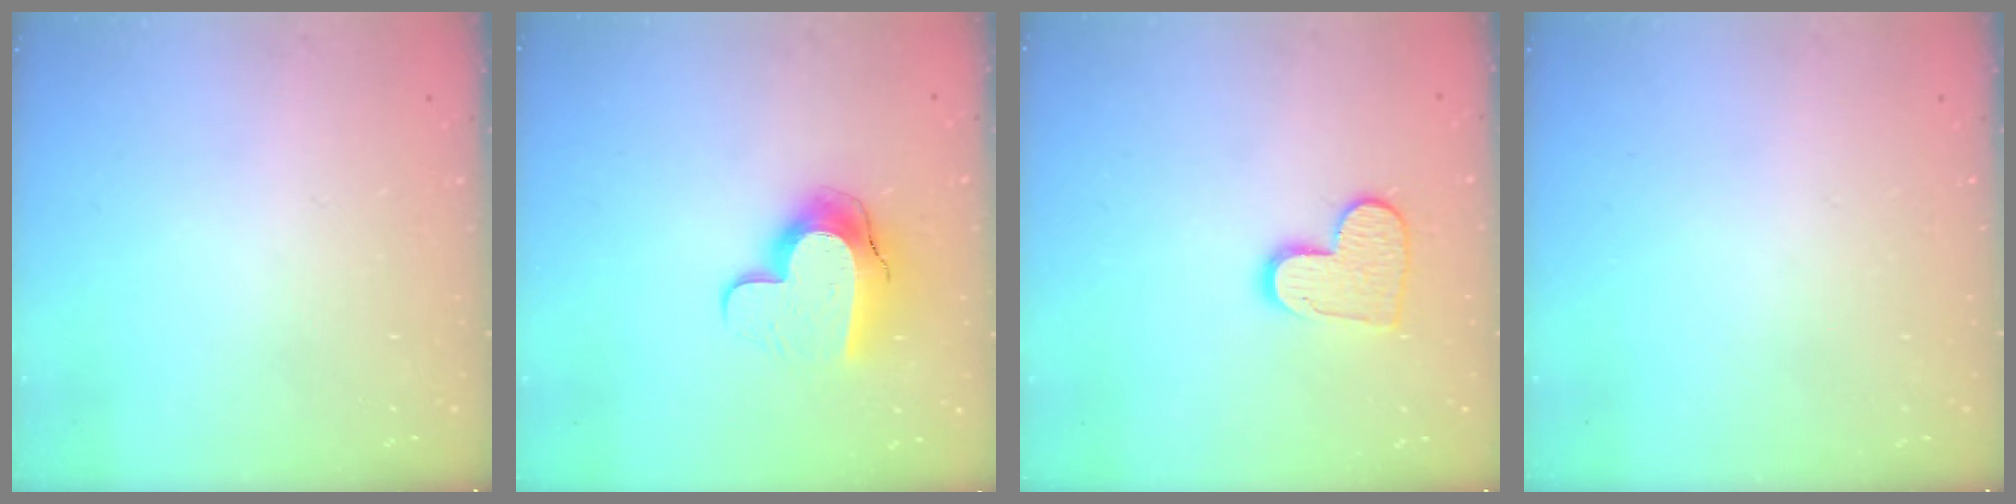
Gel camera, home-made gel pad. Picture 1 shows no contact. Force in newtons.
{"total": 12.2, "press": 12.2, "slide": 0.8}
{"total": 9.9, "press": 9.9, "slide": 0.4}
{"total": 0.0}